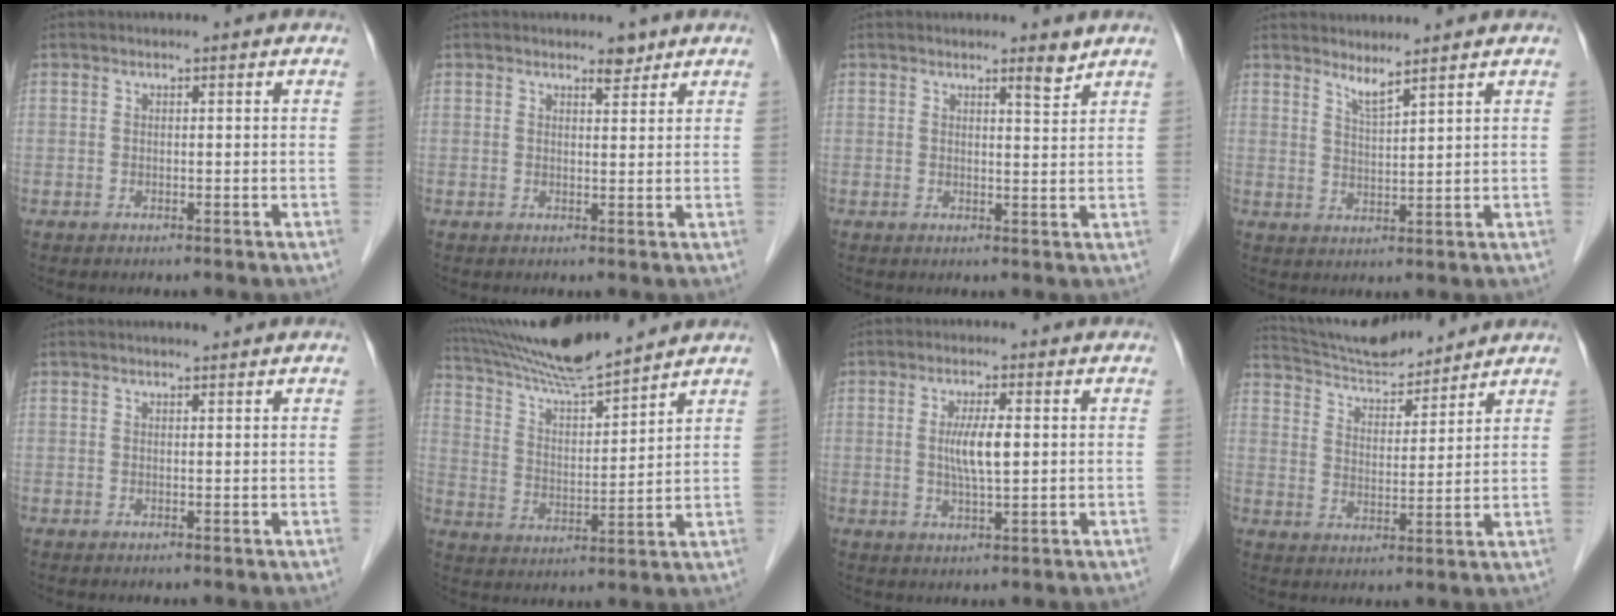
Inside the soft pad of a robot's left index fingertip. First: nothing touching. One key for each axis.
{"total": 1.9, "fx": 1.6, "fy": 0.7, "fz": 0.8, "tx": -0.012, "ty": -0.005, "tz": 0.024}
{"total": 2.0, "fx": 1.8, "fy": 0.1, "fz": 0.9, "tx": -0.013, "ty": -0.006, "tz": 0.028}
{"total": 2.6, "fx": 2.3, "fy": -0.4, "fz": 1.1, "tx": -0.023, "ty": -0.013, "tz": 0.047}
{"total": 1.3, "fx": 1.2, "fy": -0.2, "fz": 0.5, "tx": -0.007, "ty": 0.004, "tz": 0.023}
{"total": 14.1, "fx": 13.1, "fy": 0.0, "fz": 5.4, "tx": -0.105, "ty": 0.007, "tz": 0.236}
{"total": 4.8, "fx": 0.5, "fy": 0.6, "fz": 4.8, "tx": -0.089, "ty": -0.004, "tz": 0.008}
{"total": 10.8, "fx": 10.5, "fy": 1.2, "fz": 2.3, "tx": -0.048, "ty": 0.014, "tz": 0.186}